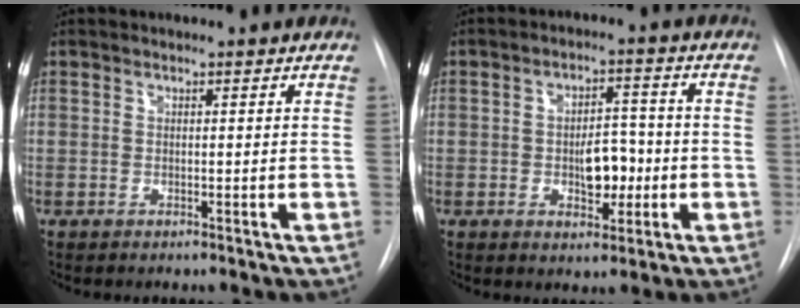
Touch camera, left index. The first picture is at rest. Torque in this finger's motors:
{"motor_torque": [0.03, 0.03, 0.13, 0.04]}